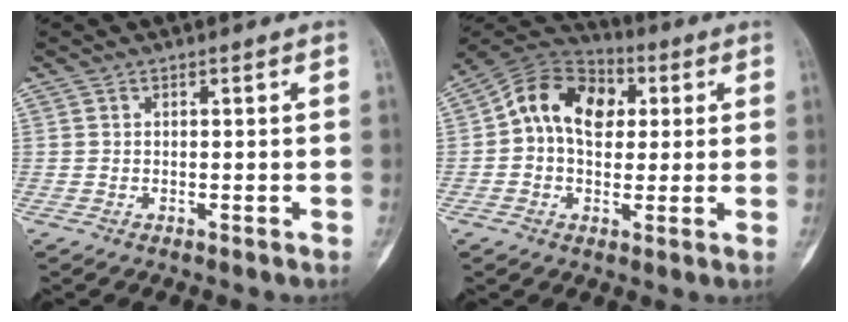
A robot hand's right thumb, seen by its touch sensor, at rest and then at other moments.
{"total": 13.7, "force": [2.4, 9.7, 9.3], "torque": [-0.130, 0.021, 0.028]}